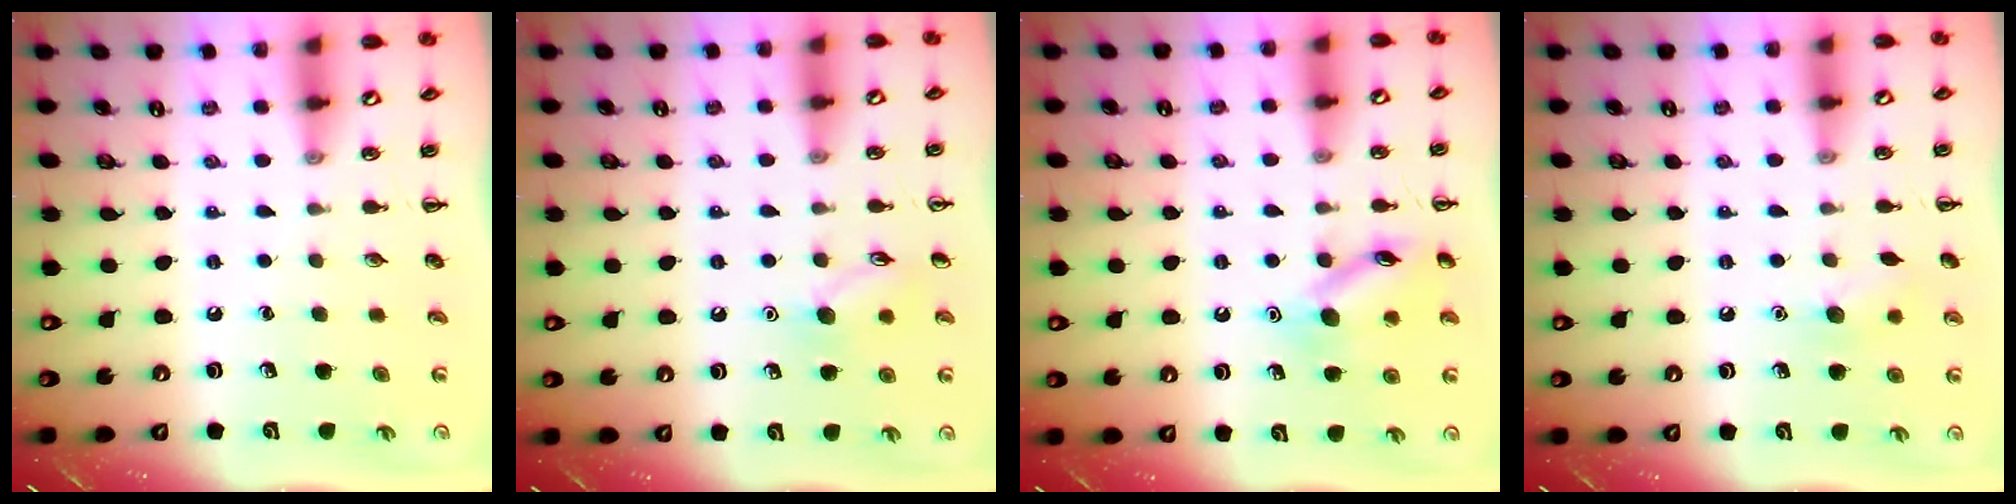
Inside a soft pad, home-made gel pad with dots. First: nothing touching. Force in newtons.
{"total": 8.3, "press": 8.3, "slide": 0.8}
{"total": 12.1, "press": 12.0, "slide": 0.6}
{"total": 7.6, "press": 7.4, "slide": 2.0}